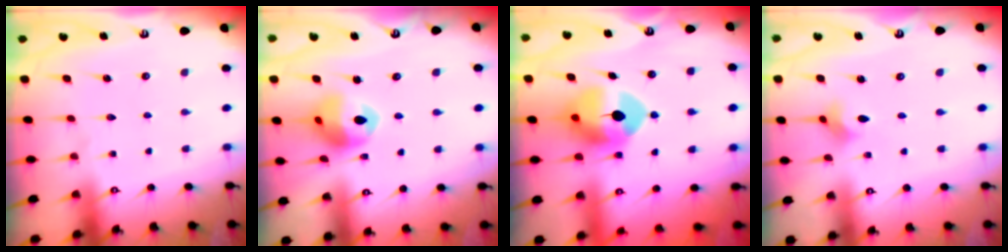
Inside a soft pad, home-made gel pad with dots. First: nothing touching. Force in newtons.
{"total": 12.8, "press": 12.7, "slide": 1.7}
{"total": 11.2, "press": 11.1, "slide": 1.6}
{"total": 2.7, "press": 2.6, "slide": 0.7}